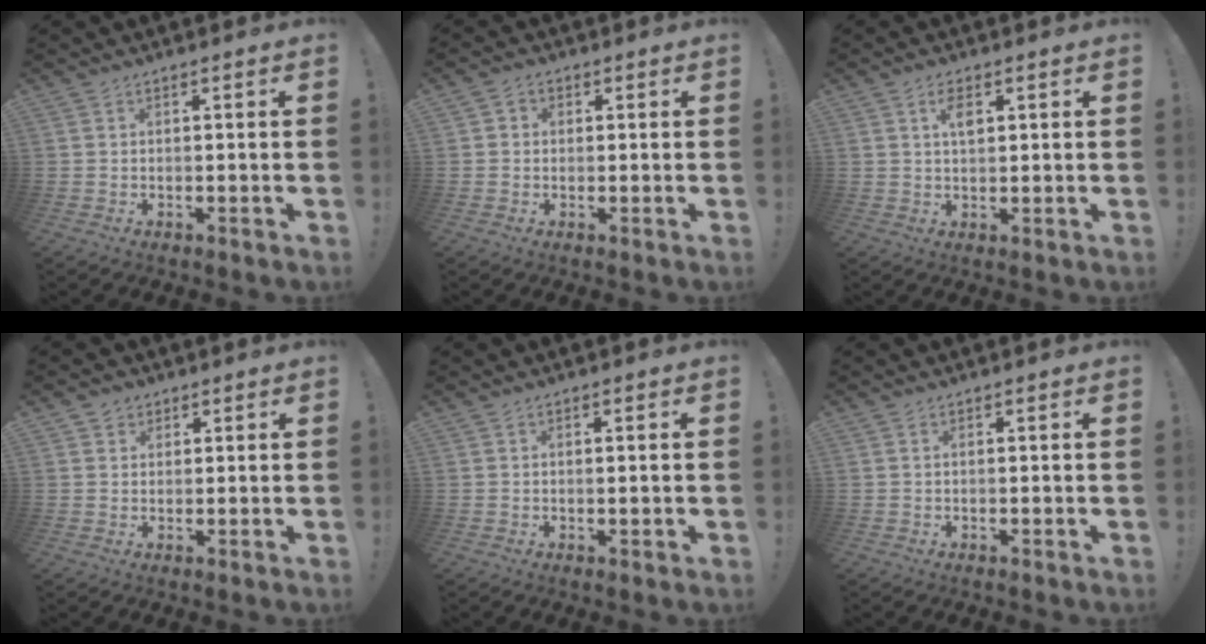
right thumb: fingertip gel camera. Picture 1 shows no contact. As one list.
[{"total": 2.6, "force": [0.1, 2.5, 0.9], "torque": [-0.009, 0.004, 0.001]}, {"total": 4.2, "force": [1.5, 2.0, 3.3], "torque": [-0.048, -0.004, 0.021]}, {"total": 3.0, "force": [1.7, 2.4, 0.5], "torque": [0.001, -0.006, 0.030]}, {"total": 1.0, "force": [0.3, 0.3, 1.0], "torque": [-0.010, -0.004, 0.005]}, {"total": 0.0}]